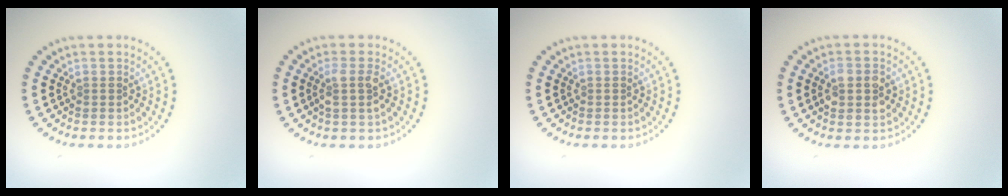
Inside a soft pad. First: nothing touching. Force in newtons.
{"total": 1.7, "press": 1.4, "slide": 1.0}
{"total": 0.0}
{"total": 2.9, "press": 2.9, "slide": 0.2}